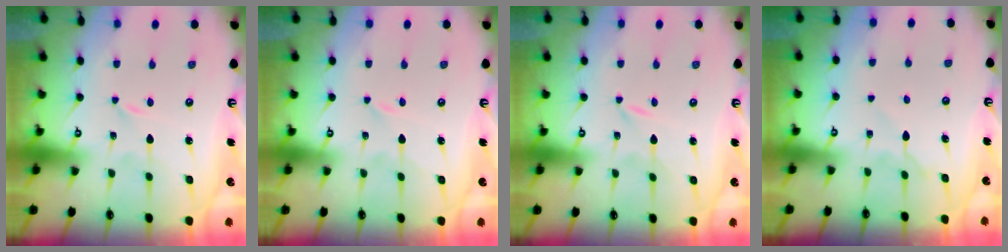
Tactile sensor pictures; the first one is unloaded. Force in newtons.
{"total": 1.4, "press": 1.3, "slide": 0.3}
{"total": 0.0}
{"total": 3.9, "press": 3.8, "slide": 0.6}